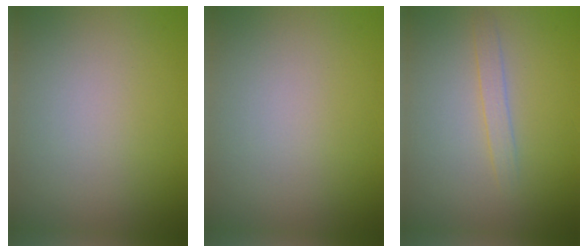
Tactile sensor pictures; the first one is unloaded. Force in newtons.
{"total": 0.0}
{"total": 1.3, "press": 1.3, "slide": 0.0}